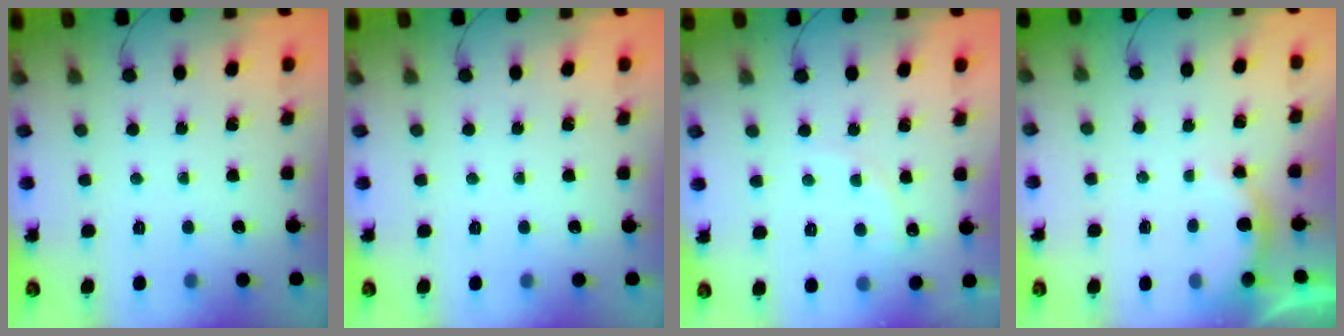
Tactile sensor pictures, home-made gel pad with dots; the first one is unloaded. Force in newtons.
{"total": 0.0}
{"total": 6.8, "press": 6.7, "slide": 1.2}
{"total": 5.0, "press": 4.9, "slide": 0.8}